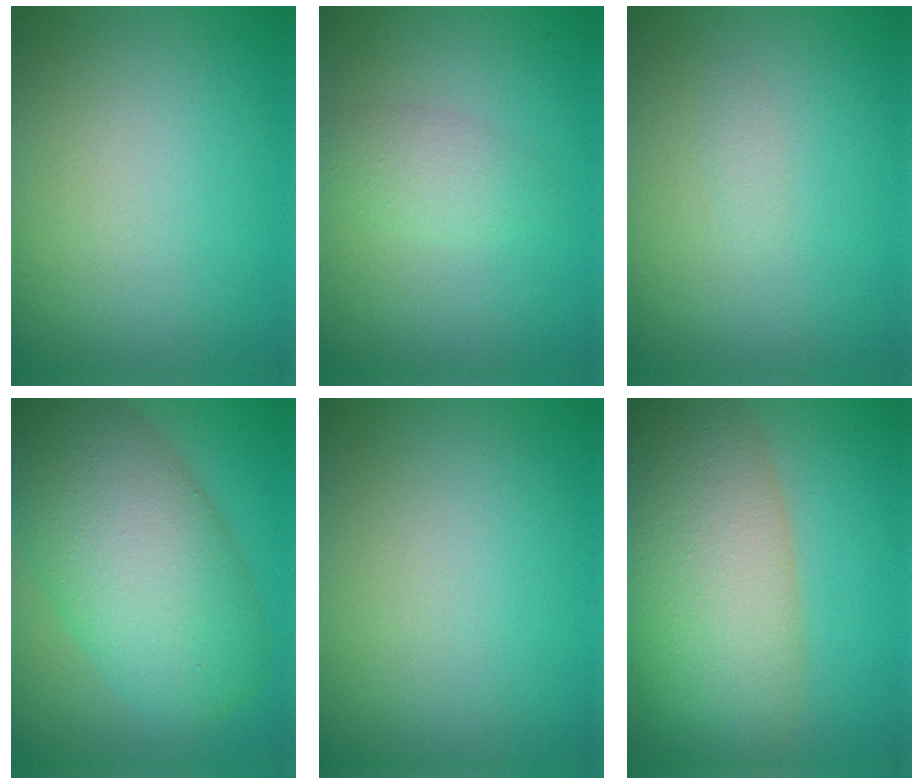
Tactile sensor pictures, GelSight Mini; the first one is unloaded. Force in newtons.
{"total": 2.1, "press": 2.0, "slide": 0.0}
{"total": 0.5, "press": 0.5, "slide": 0.0}
{"total": 10.4, "press": 10.4, "slide": 0.4}
{"total": 0.0}
{"total": 11.3, "press": 11.3, "slide": 0.7}